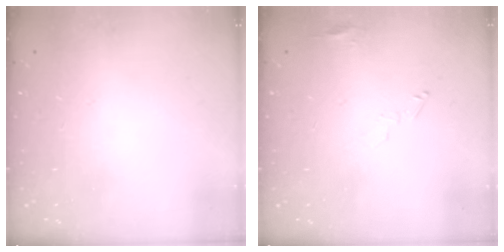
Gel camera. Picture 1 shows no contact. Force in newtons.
{"total": 4.1, "press": 4.0, "slide": 0.2}